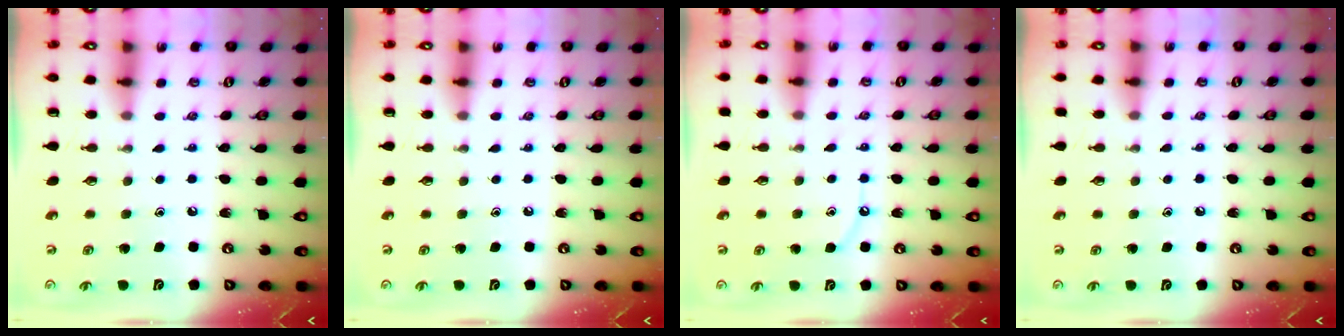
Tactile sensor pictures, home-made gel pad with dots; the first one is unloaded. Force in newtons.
{"total": 0.0}
{"total": 4.2, "press": 4.2, "slide": 0.5}
{"total": 4.4, "press": 4.4, "slide": 0.7}